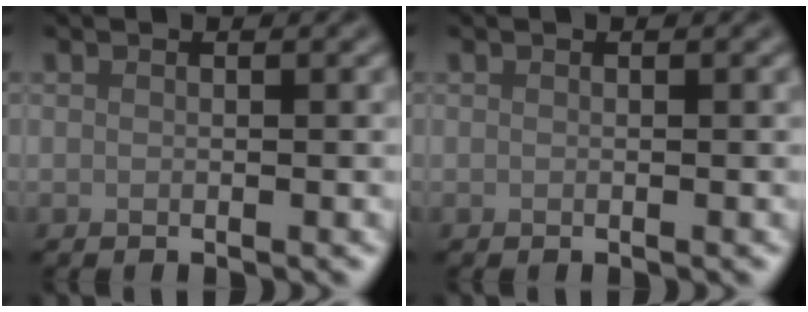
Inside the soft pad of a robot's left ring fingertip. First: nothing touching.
{"total": 0.0}